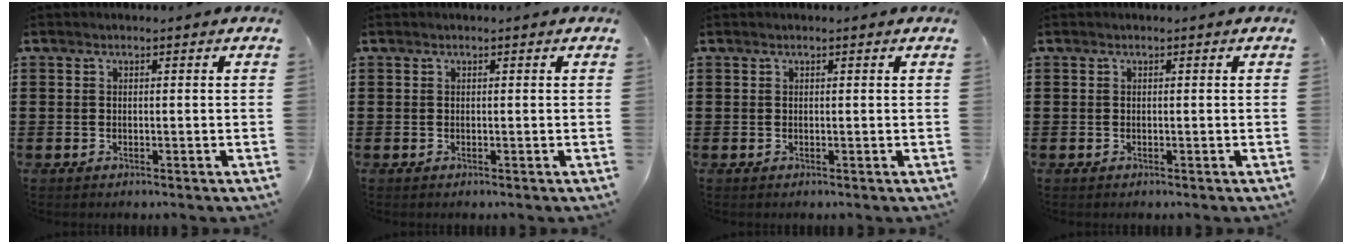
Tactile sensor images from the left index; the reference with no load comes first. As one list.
[{"total": 0.0}, {"total": 0.0}, {"total": 0.0}]